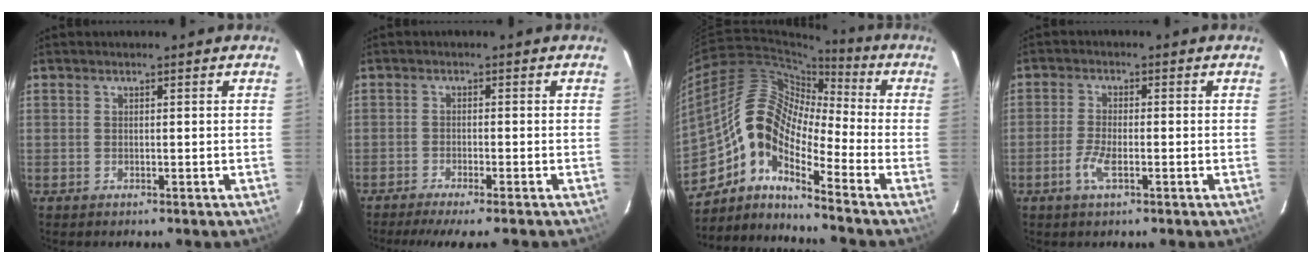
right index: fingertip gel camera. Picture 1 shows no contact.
{"total": 6.6, "force": [-5.7, -0.3, 3.5], "torque": [-0.071, -0.015, -0.089]}
{"total": 12.5, "force": [-6.4, 4.8, 9.6], "torque": [-0.158, 0.012, -0.144]}
{"total": 4.0, "force": [-1.9, 1.1, 3.4], "torque": [-0.078, -0.003, -0.039]}